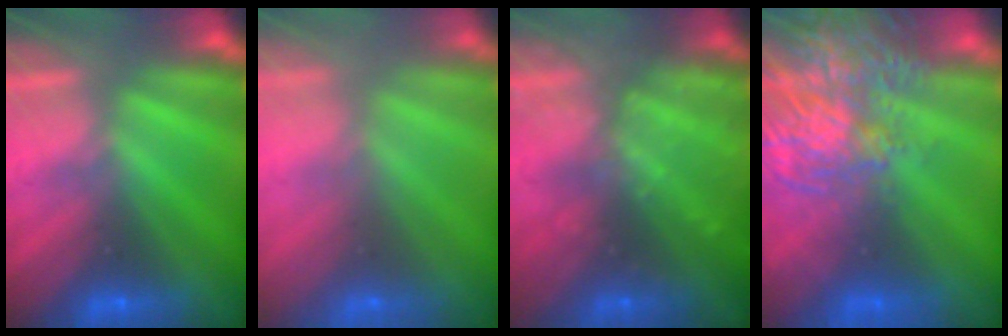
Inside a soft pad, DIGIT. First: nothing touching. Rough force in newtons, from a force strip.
{"total": 8.7}
{"total": 8.5}
{"total": 8.5}